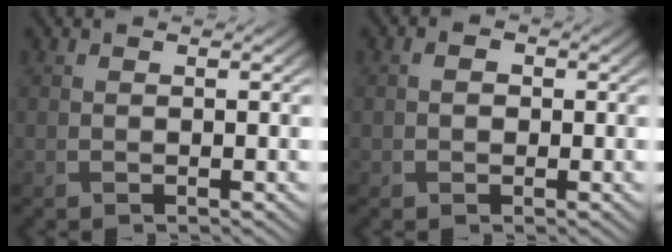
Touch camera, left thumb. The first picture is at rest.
{"total": 1.4, "force": [0.0, 1.2, 0.7], "torque": [-0.015, -0.002, -0.002]}